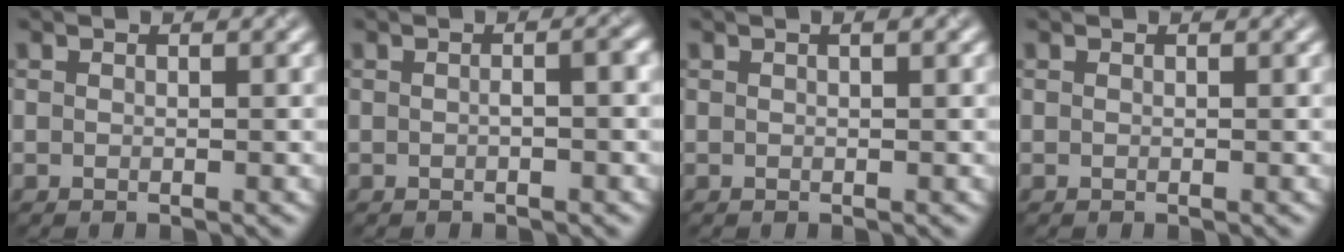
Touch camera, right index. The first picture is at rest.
{"total": 1.6, "force": [-0.1, 0.4, 1.5], "torque": [-0.021, 0.004, -0.003]}
{"total": 0.7, "force": [0.3, 0.1, 0.6], "torque": [-0.010, 0.005, 0.005]}
{"total": 0.0}